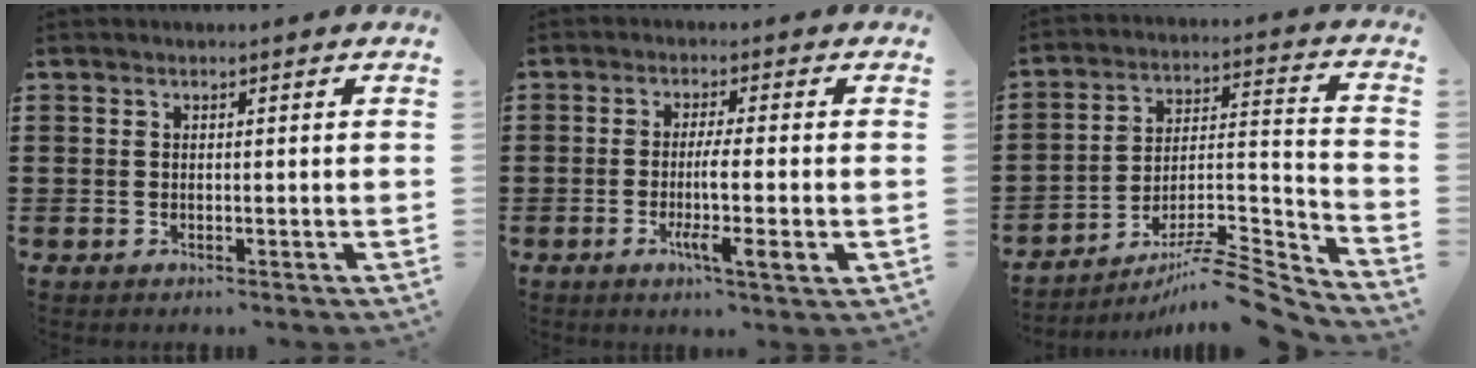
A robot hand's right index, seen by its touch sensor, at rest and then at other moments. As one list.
[{"total": 5.4, "force": [-1.2, -0.2, 5.3], "torque": [-0.098, -0.016, -0.024]}, {"total": 8.2, "force": [-7.0, 0.9, 4.1], "torque": [-0.058, 0.008, -0.139]}]